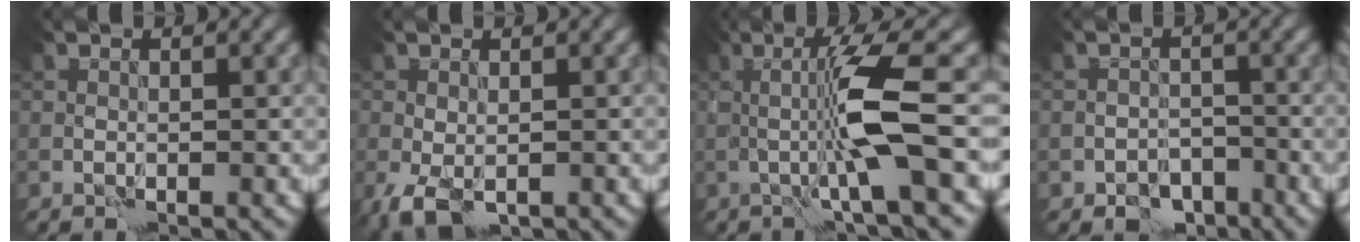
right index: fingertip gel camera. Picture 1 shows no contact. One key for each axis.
{"total": 3.1, "fx": -1.6, "fy": 1.7, "fz": 2.1, "tx": -0.044, "ty": -0.014, "tz": -0.026}
{"total": 5.7, "fx": -0.1, "fy": 0.0, "fz": 5.7, "tx": -0.106, "ty": 0.008, "tz": -0.003}
{"total": 3.1, "fx": -2.2, "fy": 2.0, "fz": 0.9, "tx": -0.006, "ty": -0.001, "tz": -0.037}